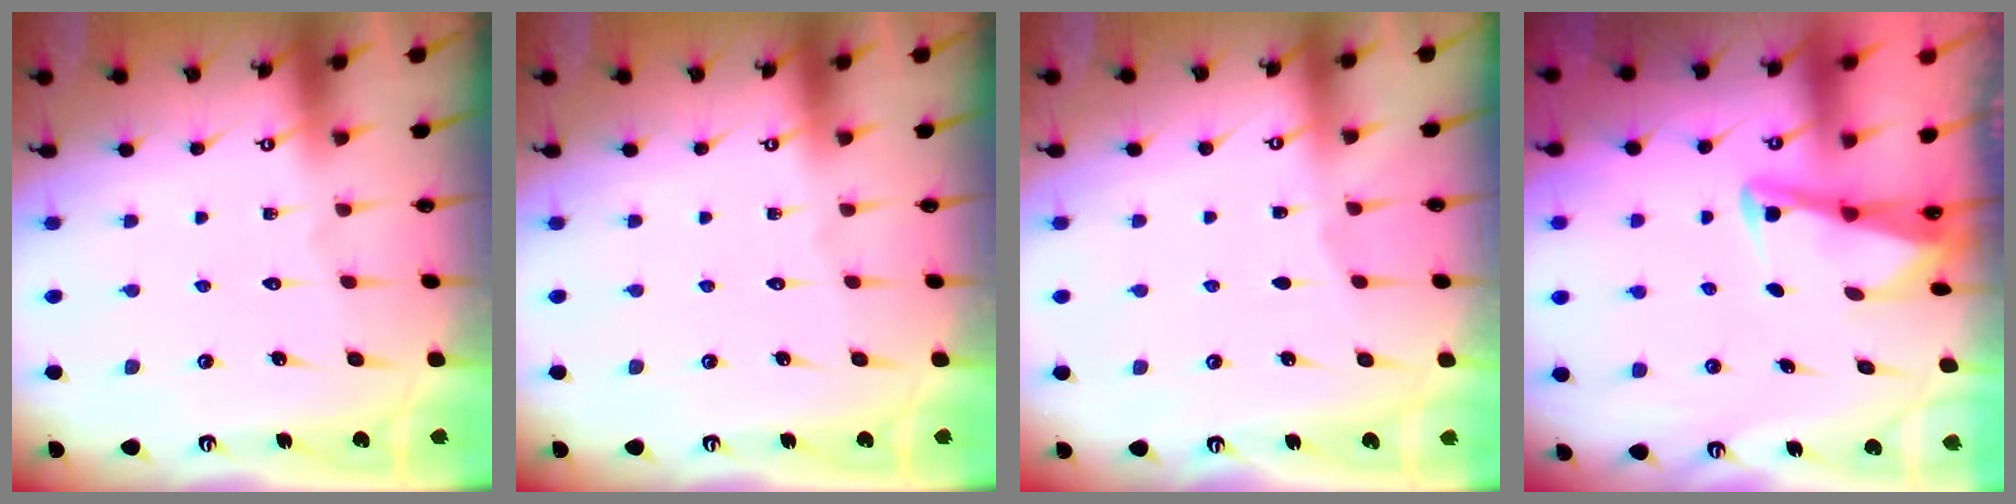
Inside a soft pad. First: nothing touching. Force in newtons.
{"total": 0.0}
{"total": 1.6, "press": 1.5, "slide": 0.3}
{"total": 3.0, "press": 3.0, "slide": 0.4}